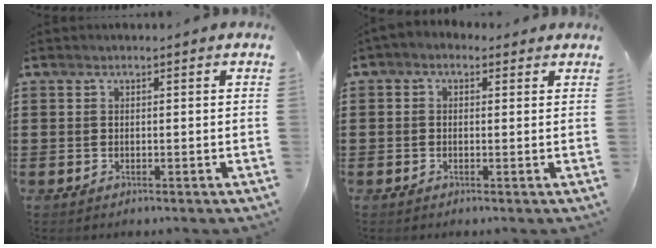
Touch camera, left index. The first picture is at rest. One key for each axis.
{"total": 1.5, "fx": 0.0, "fy": 1.4, "fz": 0.6, "tx": -0.015, "ty": 0.009, "tz": -0.002}